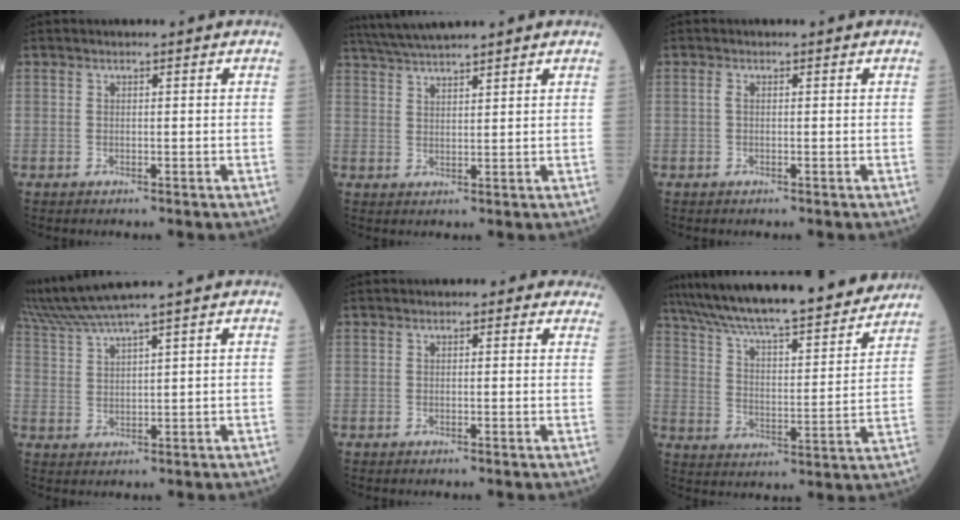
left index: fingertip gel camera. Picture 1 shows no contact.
{"total": 6.9, "force": [6.2, -0.1, 3.1], "torque": [-0.063, 0.035, 0.113]}
{"total": 0.5, "force": [-0.1, 0.2, 0.5], "torque": [-0.013, 0.001, -0.002]}
{"total": 6.4, "force": [5.7, -2.0, 2.4], "torque": [-0.067, 0.005, 0.122]}
{"total": 1.6, "force": [1.0, 1.1, 0.6], "torque": [0.005, -0.001, -0.005]}
{"total": 25.7, "force": [22.6, 3.1, 11.8], "torque": [-0.202, -0.004, 0.329]}